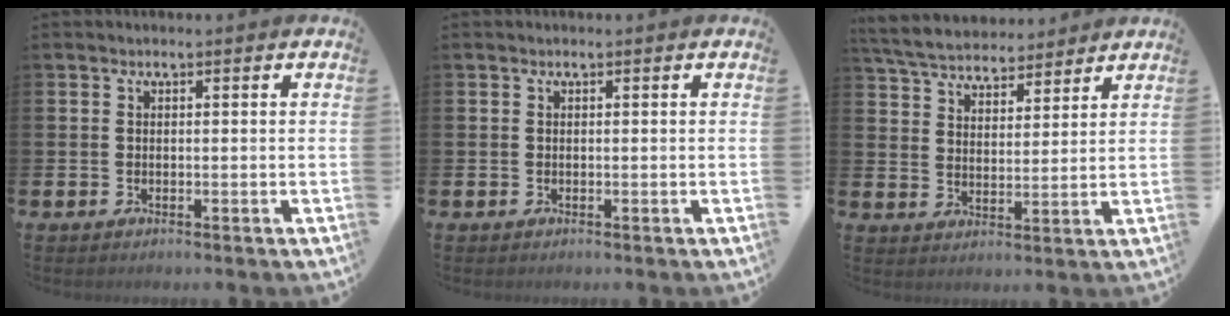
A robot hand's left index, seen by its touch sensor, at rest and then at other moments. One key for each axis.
{"total": 0.0}
{"total": 5.9, "fx": 5.7, "fy": 1.4, "fz": 0.7, "tx": -0.043, "ty": -0.029, "tz": 0.102}